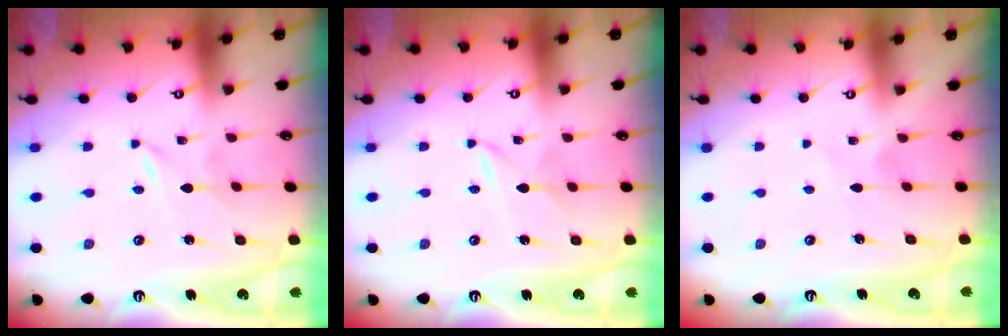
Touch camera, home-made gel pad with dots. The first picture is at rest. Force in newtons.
{"total": 2.0, "press": 2.0, "slide": 0.3}
{"total": 2.8, "press": 2.8, "slide": 0.4}